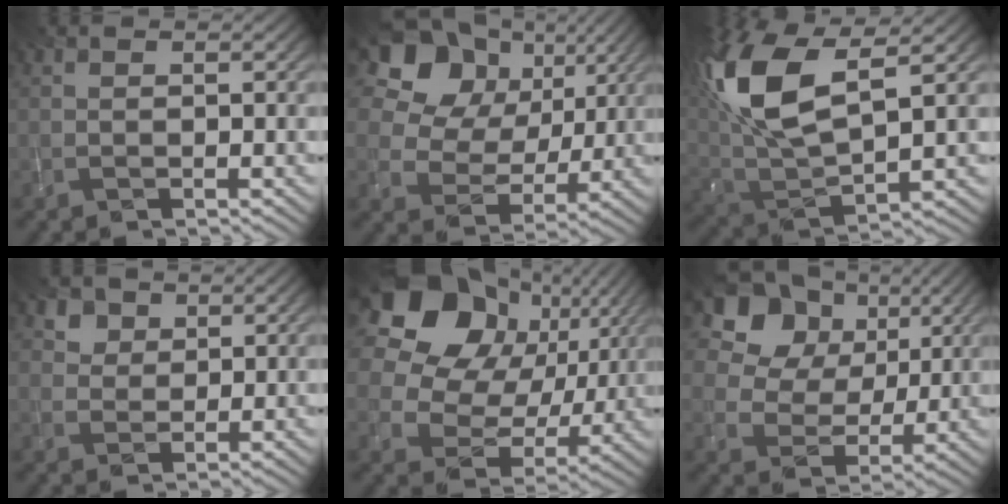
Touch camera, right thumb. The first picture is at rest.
{"total": 16.9, "force": [8.3, 12.2, 8.4], "torque": [-0.243, 0.070, 0.165]}
{"total": 14.4, "force": [5.3, 6.3, 11.8], "torque": [-0.288, 0.020, 0.110]}
{"total": 4.1, "force": [2.4, 3.0, 1.4], "torque": [-0.046, -0.010, 0.054]}
{"total": 21.8, "force": [8.7, 16.5, 11.3], "torque": [-0.295, 0.065, 0.165]}
{"total": 14.7, "force": [7.3, 10.6, 7.0], "torque": [-0.205, 0.052, 0.159]}